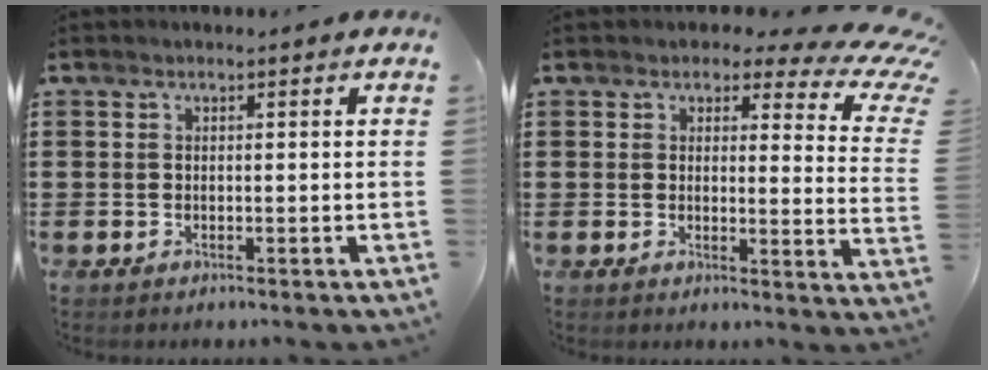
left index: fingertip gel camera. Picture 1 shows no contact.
{"total": 4.7, "force": [3.2, 1.9, 2.9], "torque": [-0.050, -0.020, 0.049]}